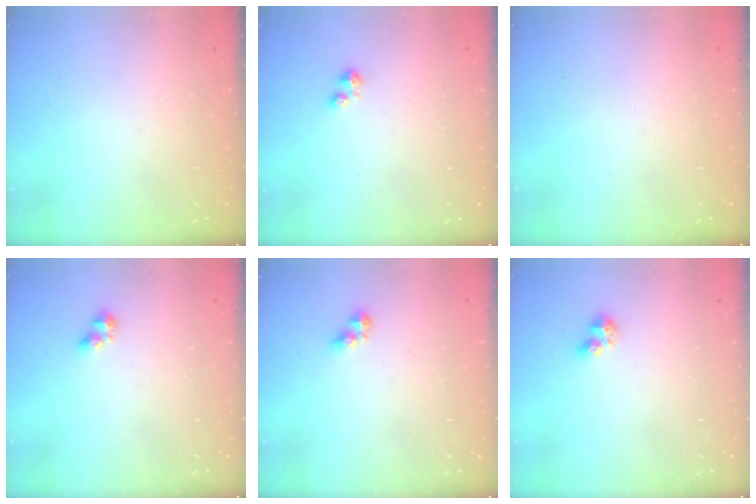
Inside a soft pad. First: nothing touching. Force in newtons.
{"total": 2.4, "press": 2.4, "slide": 0.3}
{"total": 0.0}
{"total": 4.8, "press": 4.8, "slide": 0.6}
{"total": 4.9, "press": 4.8, "slide": 0.6}
{"total": 4.7, "press": 4.6, "slide": 0.9}